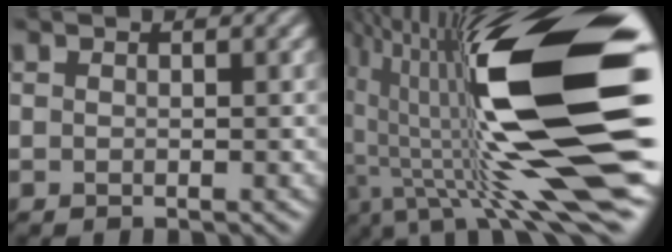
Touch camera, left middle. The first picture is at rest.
{"total": 20.0, "force": [1.0, 5.6, 19.2], "torque": [-0.332, 0.016, 0.008]}